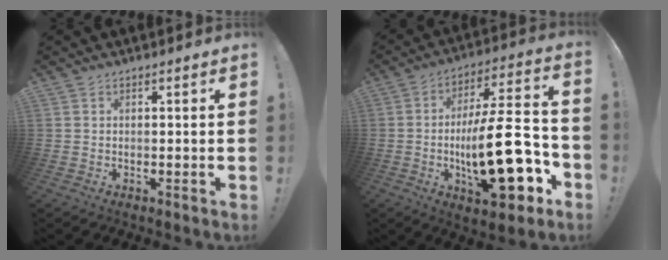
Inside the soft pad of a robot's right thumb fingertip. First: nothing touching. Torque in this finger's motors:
{"motor_torque": [2.10, 2.91, 1.45, -1.32, 0.23]}